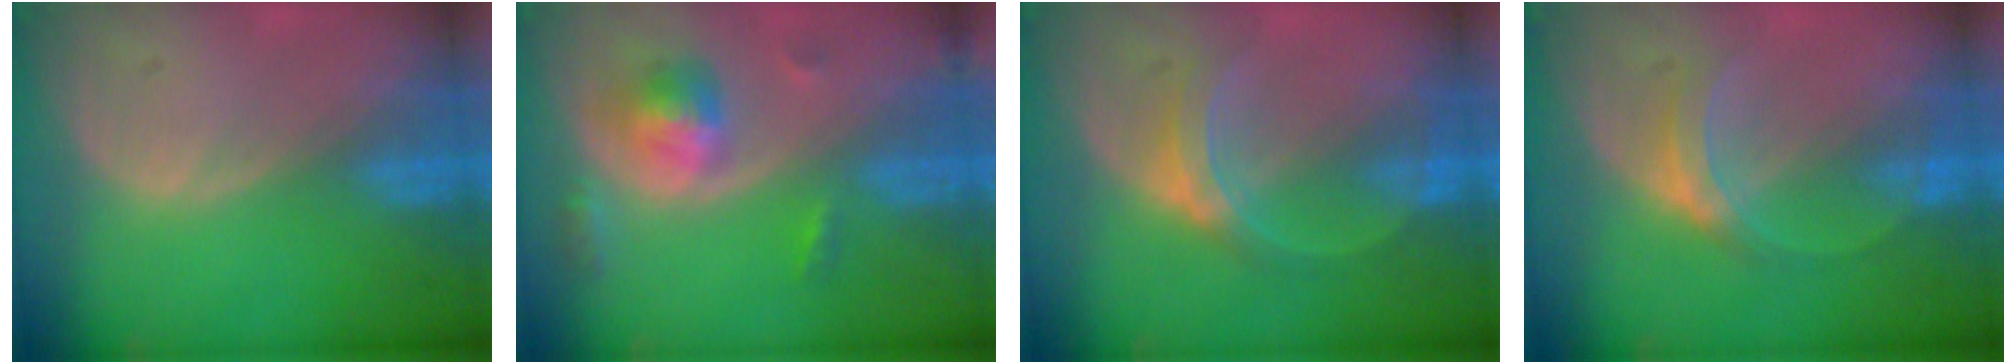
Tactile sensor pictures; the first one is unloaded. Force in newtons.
{"total": 5.6, "press": 5.2, "slide": 1.9}
{"total": 5.1, "press": 5.0, "slide": 1.1}
{"total": 4.5, "press": 4.1, "slide": 1.8}